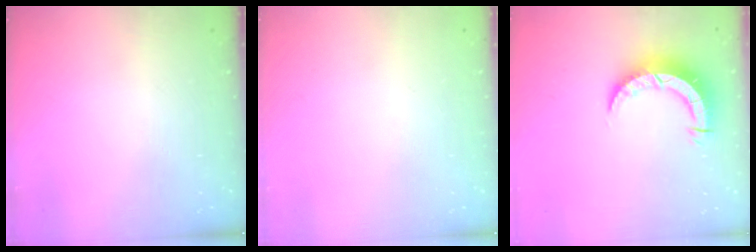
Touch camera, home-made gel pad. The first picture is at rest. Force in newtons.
{"total": 0.0}
{"total": 7.9, "press": 7.8, "slide": 0.6}